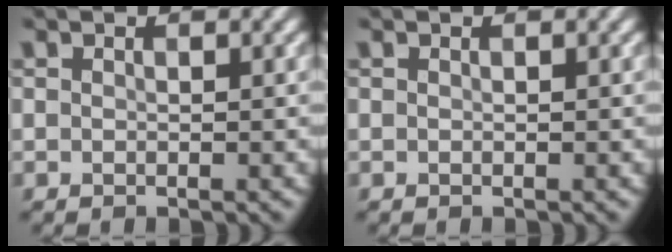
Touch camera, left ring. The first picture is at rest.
{"total": 0.0}